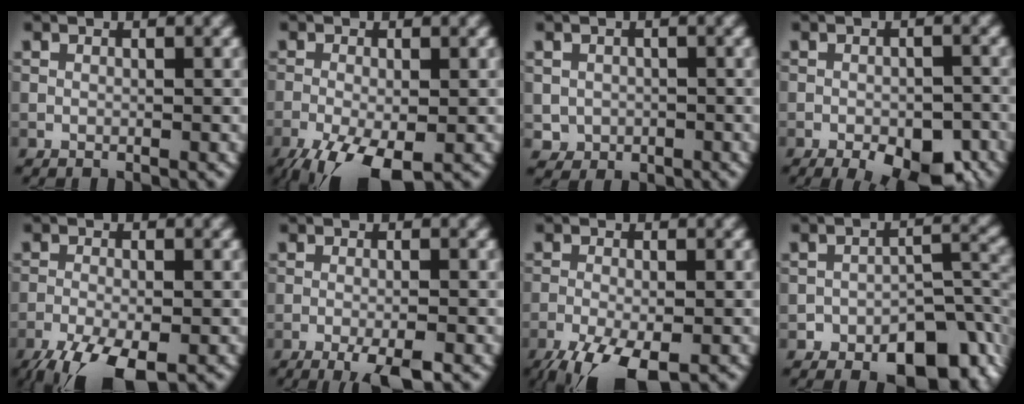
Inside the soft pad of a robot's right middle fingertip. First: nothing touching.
{"total": 7.2, "force": [-3.9, 2.6, 5.4], "torque": [-0.108, -0.020, -0.066]}
{"total": 1.7, "force": [-0.3, 1.7, 0.3], "torque": [0.003, -0.007, -0.005]}
{"total": 6.6, "force": [-3.9, 2.5, 4.6], "torque": [-0.056, -0.006, -0.051]}
{"total": 7.6, "force": [-4.9, 2.4, 5.3], "torque": [-0.103, -0.031, -0.090]}
{"total": 3.9, "force": [-2.2, 0.7, 3.1], "torque": [-0.051, -0.001, -0.040]}
{"total": 7.4, "force": [-4.6, 2.5, 5.3], "torque": [-0.105, -0.023, -0.083]}
{"total": 7.5, "force": [-4.6, 3.9, 4.4], "torque": [-0.045, -0.005, -0.075]}